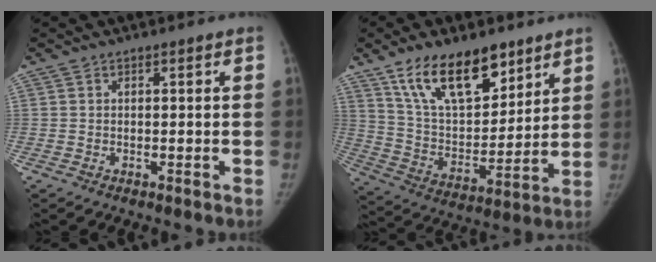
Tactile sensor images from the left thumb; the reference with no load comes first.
{"total": 18.3, "force": [11.8, 8.7, 11.0], "torque": [-0.138, -0.062, 0.219]}